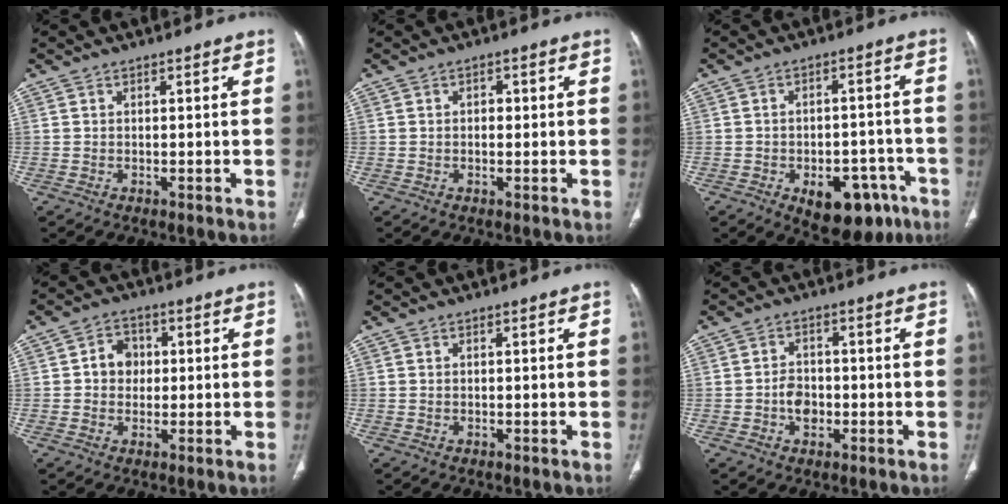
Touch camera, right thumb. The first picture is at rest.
{"total": 1.5, "force": [0.2, 1.1, 1.1], "torque": [-0.011, 0.003, 0.001]}
{"total": 13.1, "force": [-6.7, 7.5, 8.5], "torque": [-0.080, 0.039, -0.080]}
{"total": 5.2, "force": [0.4, 4.4, 2.6], "torque": [-0.013, 0.009, 0.001]}
{"total": 0.0}
{"total": 4.3, "force": [-1.1, 3.2, 2.7], "torque": [-0.030, 0.010, -0.020]}